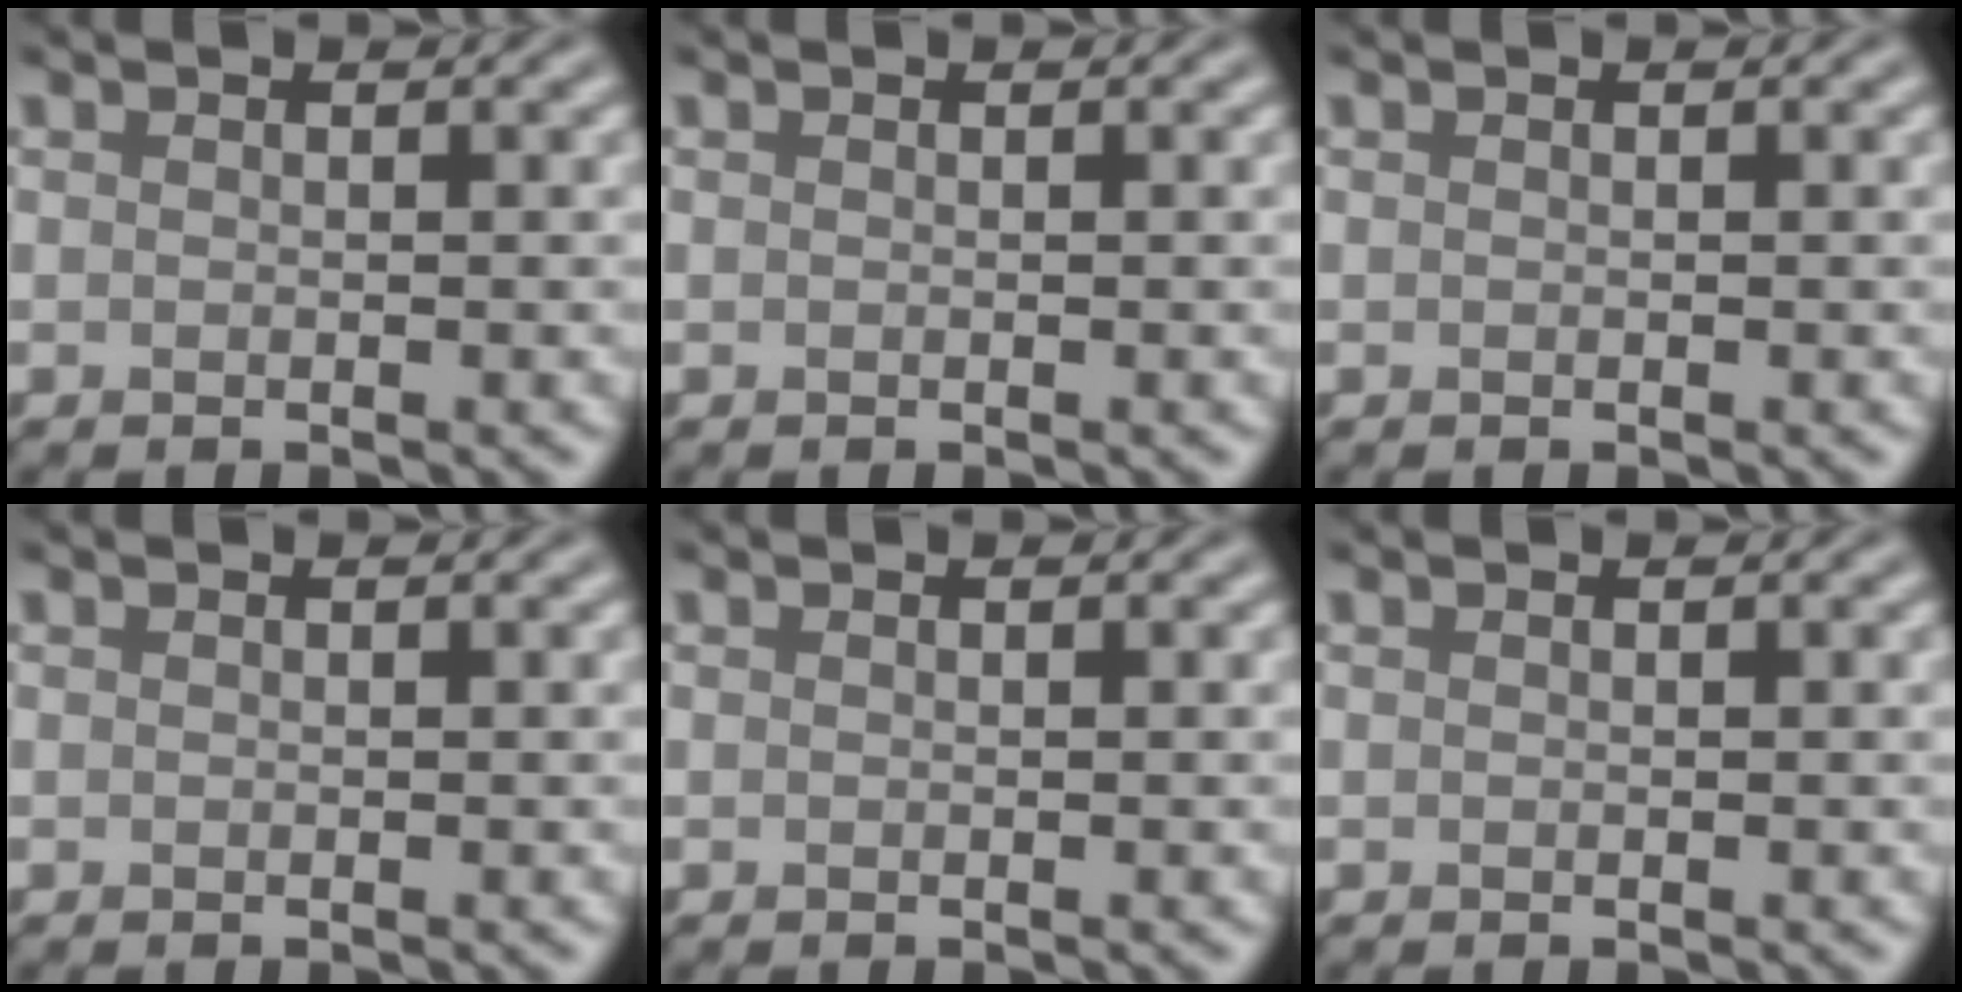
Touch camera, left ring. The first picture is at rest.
{"total": 0.0}
{"total": 0.0}
{"total": 0.0}
{"total": 0.0}
{"total": 0.0}